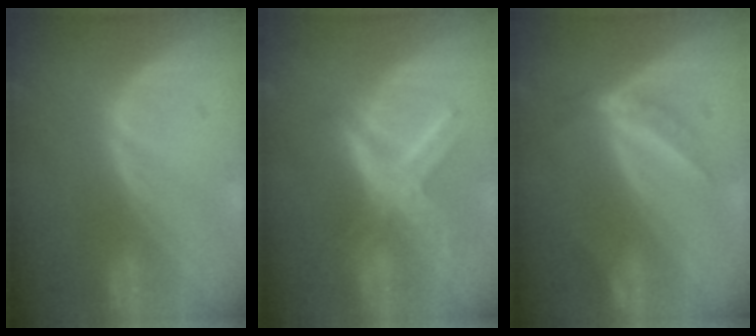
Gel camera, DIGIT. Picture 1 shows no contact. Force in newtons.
{"total": 8.2, "press": 7.1, "slide": 4.1}
{"total": 4.6, "press": 4.1, "slide": 2.1}